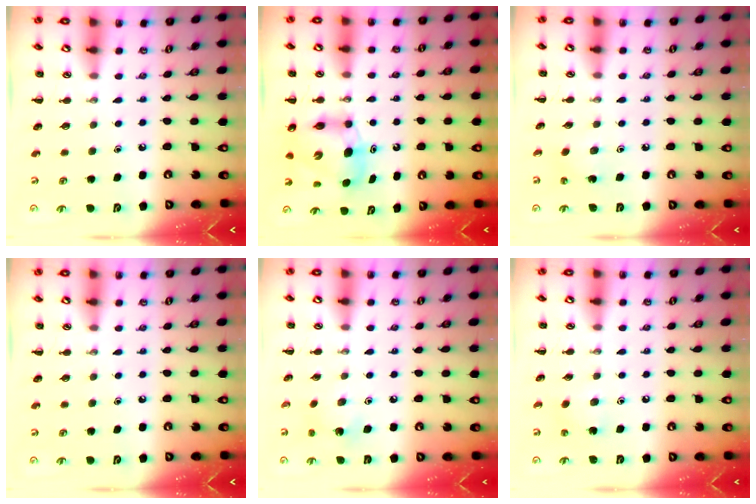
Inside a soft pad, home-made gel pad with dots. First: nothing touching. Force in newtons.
{"total": 7.4, "press": 7.1, "slide": 2.2}
{"total": 1.6, "press": 1.4, "slide": 0.7}
{"total": 0.0}
{"total": 2.6, "press": 2.6, "slide": 0.5}
{"total": 2.8, "press": 2.7, "slide": 0.6}